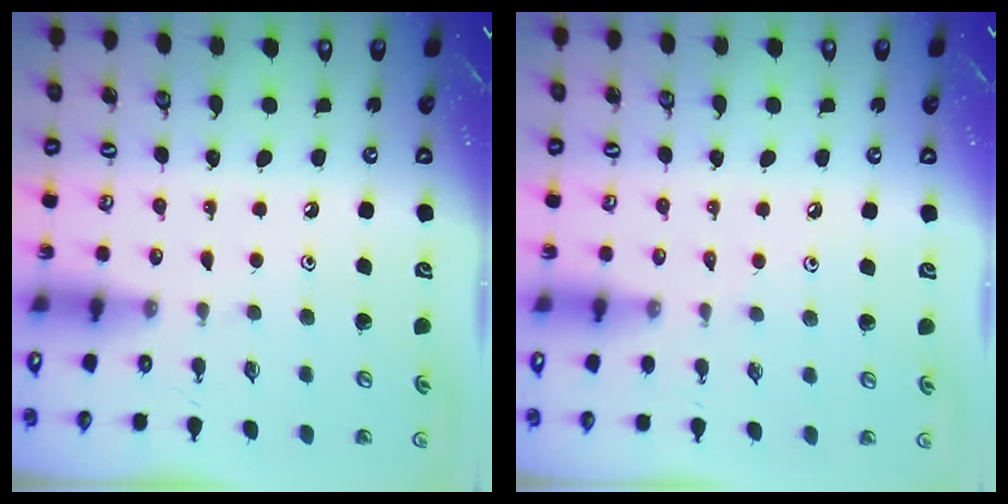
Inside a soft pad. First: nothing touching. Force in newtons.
{"total": 3.0, "press": 3.0, "slide": 0.6}